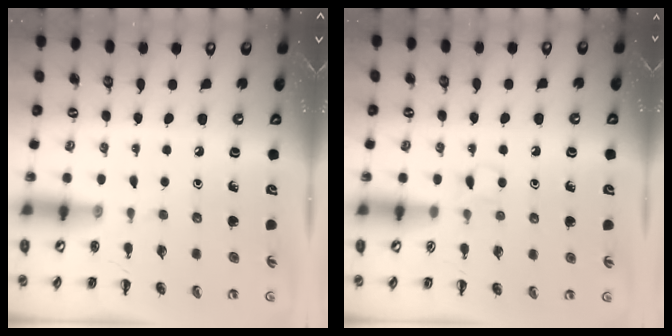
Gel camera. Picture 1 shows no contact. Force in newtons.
{"total": 3.6, "press": 3.4, "slide": 1.1}